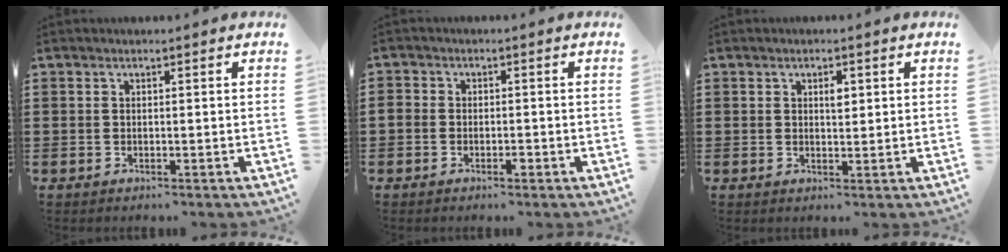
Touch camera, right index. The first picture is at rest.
{"total": 1.5, "force": [-0.9, 1.0, 0.7], "torque": [-0.017, 0.003, -0.019]}
{"total": 1.9, "force": [0.6, 0.9, 1.6], "torque": [-0.018, 0.000, 0.006]}